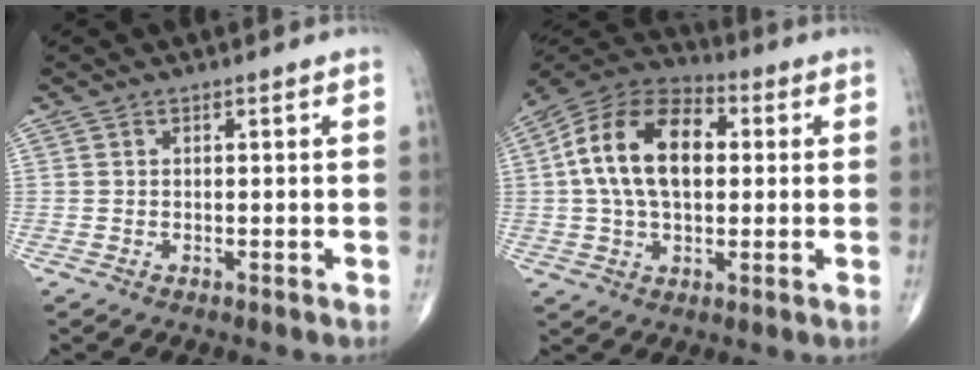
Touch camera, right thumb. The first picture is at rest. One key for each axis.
{"total": 17.0, "fx": 2.2, "fy": 10.3, "fz": 13.3, "tx": -0.230, "ty": 0.024, "tz": 0.029}